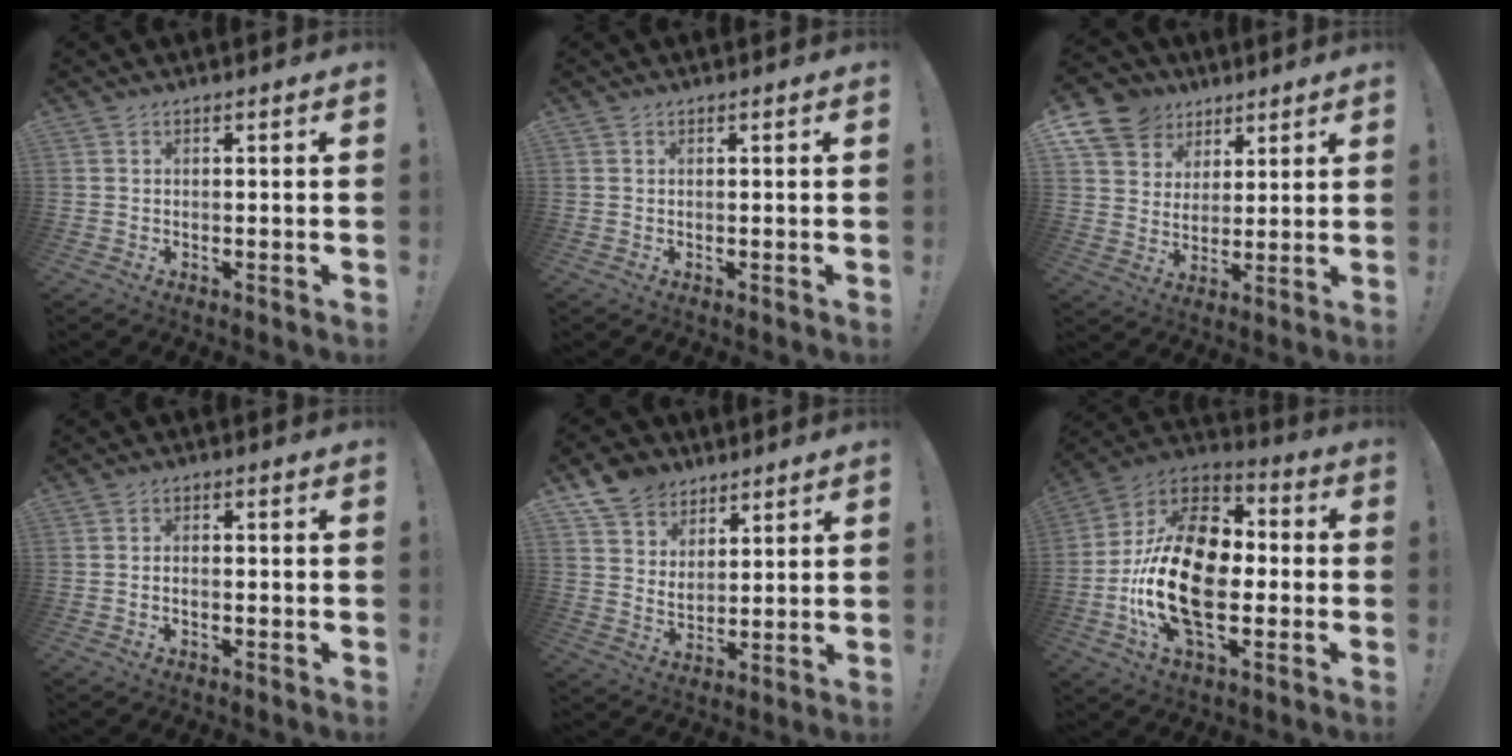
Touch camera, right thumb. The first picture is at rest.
{"total": 0.0}
{"total": 11.8, "force": [7.2, 8.9, 3.0], "torque": [-0.054, -0.049, 0.144]}
{"total": 1.3, "force": [-0.6, 0.7, 0.9], "torque": [-0.015, 0.004, -0.011]}
{"total": 9.5, "force": [7.0, 6.2, 1.8], "torque": [-0.044, -0.042, 0.141]}
{"total": 25.2, "force": [-3.4, 14.8, 20.1], "torque": [-0.384, 0.023, -0.050]}